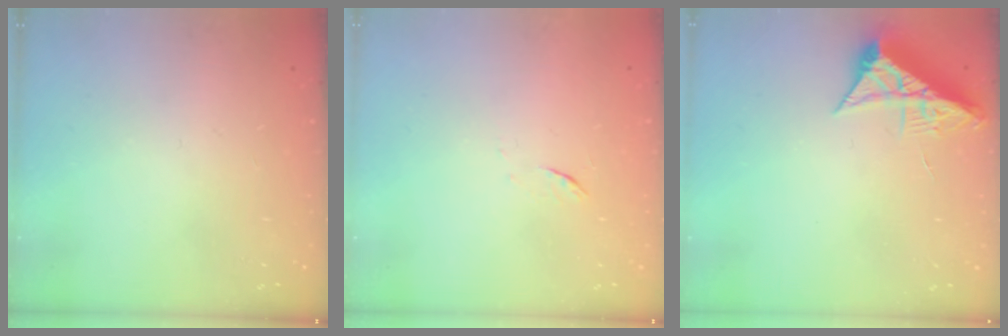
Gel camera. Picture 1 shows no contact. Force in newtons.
{"total": 4.5, "press": 4.5, "slide": 0.7}
{"total": 7.7, "press": 7.7, "slide": 0.4}